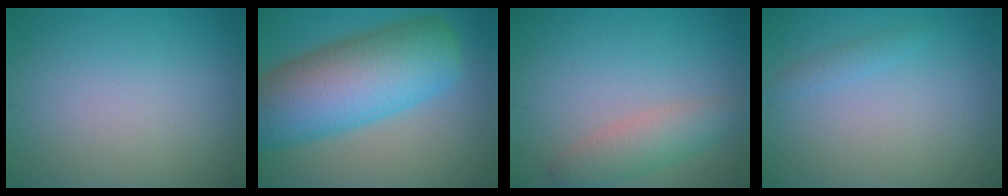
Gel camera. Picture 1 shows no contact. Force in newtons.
{"total": 12.4, "press": 12.4, "slide": 0.3}
{"total": 3.2, "press": 3.2, "slide": 0.1}
{"total": 1.0, "press": 1.0, "slide": 0.1}